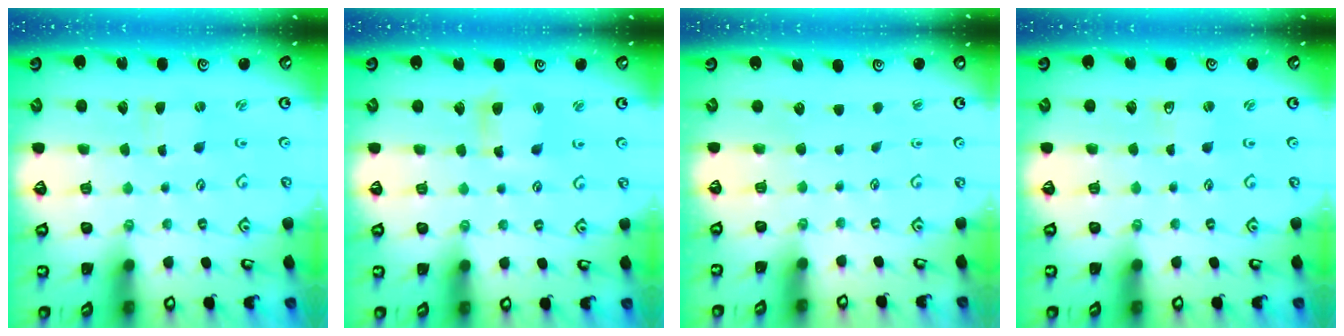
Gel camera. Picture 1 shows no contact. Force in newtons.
{"total": 6.0, "press": 5.9, "slide": 0.9}
{"total": 0.0}
{"total": 1.4, "press": 1.4, "slide": 0.0}